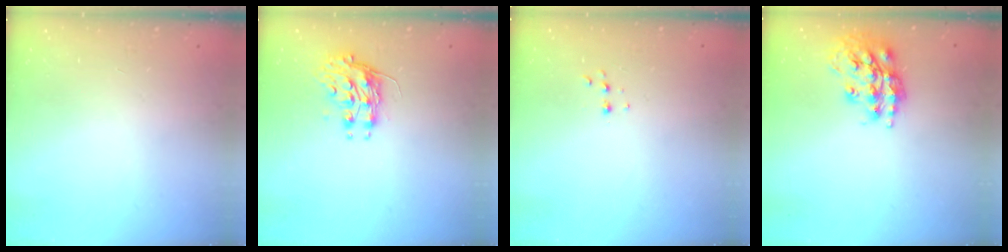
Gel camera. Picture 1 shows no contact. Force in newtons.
{"total": 8.4, "press": 8.4, "slide": 0.3}
{"total": 4.7, "press": 4.6, "slide": 0.8}
{"total": 17.3, "press": 17.2, "slide": 1.7}